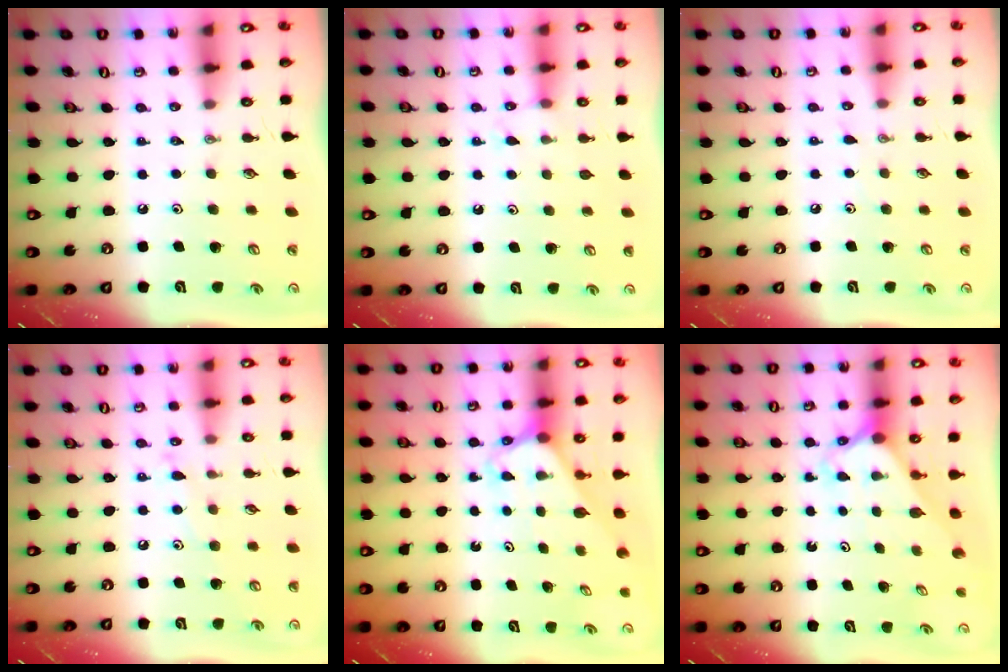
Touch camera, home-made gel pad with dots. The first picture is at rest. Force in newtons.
{"total": 5.7, "press": 5.7, "slide": 0.6}
{"total": 3.6, "press": 3.6, "slide": 0.5}
{"total": 7.0, "press": 7.0, "slide": 0.5}
{"total": 2.8, "press": 2.8, "slide": 0.2}
{"total": 2.3, "press": 2.3, "slide": 0.2}